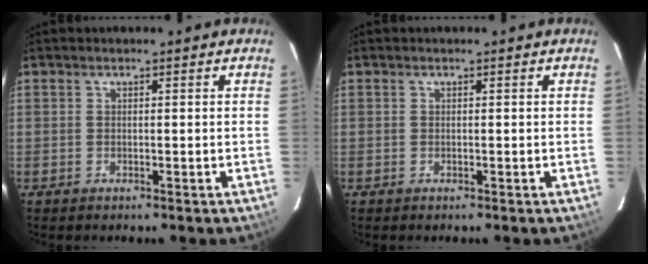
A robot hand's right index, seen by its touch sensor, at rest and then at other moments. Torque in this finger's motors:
{"motor_torque": [0.05, 0.02, 0.03, 0.00]}